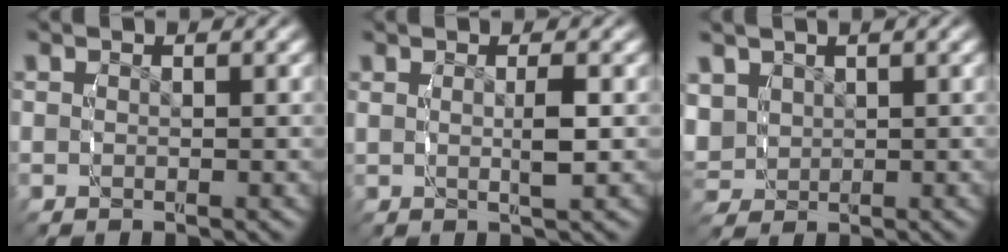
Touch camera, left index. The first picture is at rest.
{"total": 1.9, "force": [0.4, 0.2, 1.9], "torque": [-0.027, 0.004, 0.006]}
{"total": 3.2, "force": [1.0, 2.9, 1.0], "torque": [-0.041, -0.005, 0.028]}